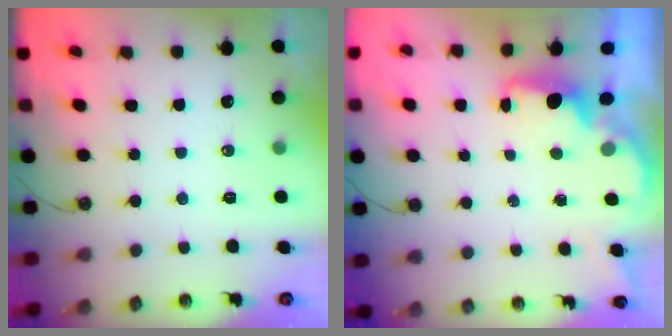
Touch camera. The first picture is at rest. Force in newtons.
{"total": 2.1, "press": 2.0, "slide": 0.7}